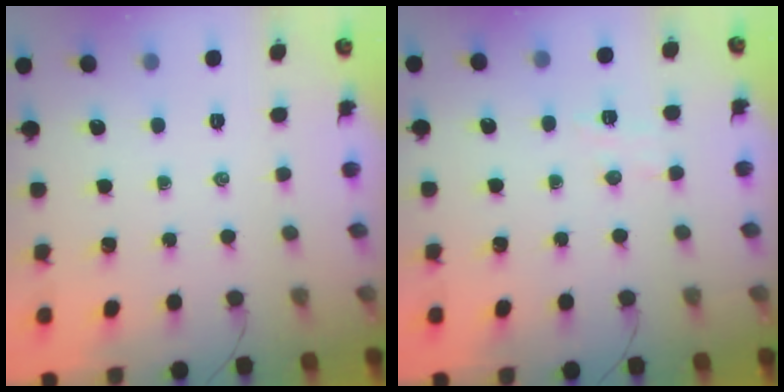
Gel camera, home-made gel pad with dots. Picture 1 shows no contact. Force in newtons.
{"total": 4.7, "press": 4.5, "slide": 1.3}